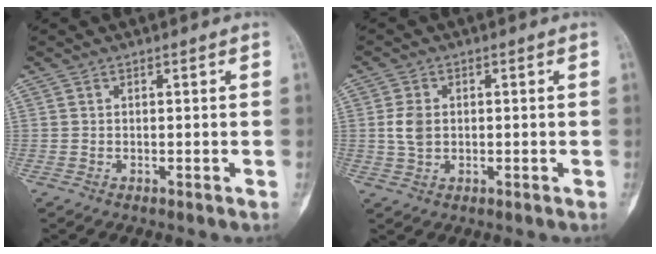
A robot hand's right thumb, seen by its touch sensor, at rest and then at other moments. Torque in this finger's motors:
{"motor_torque": [0.28, -0.07, 0.58, -0.02, 0.13]}